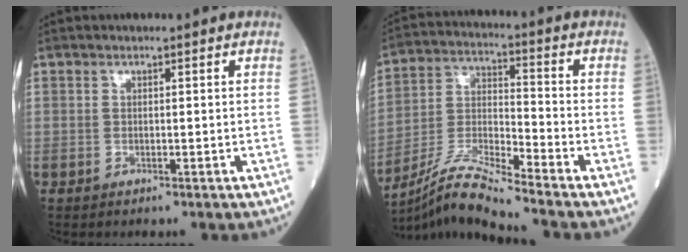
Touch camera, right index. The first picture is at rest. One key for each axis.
{"total": 10.3, "fx": -9.2, "fy": -1.7, "fz": 4.2, "tx": -0.090, "ty": -0.007, "tz": -0.177}